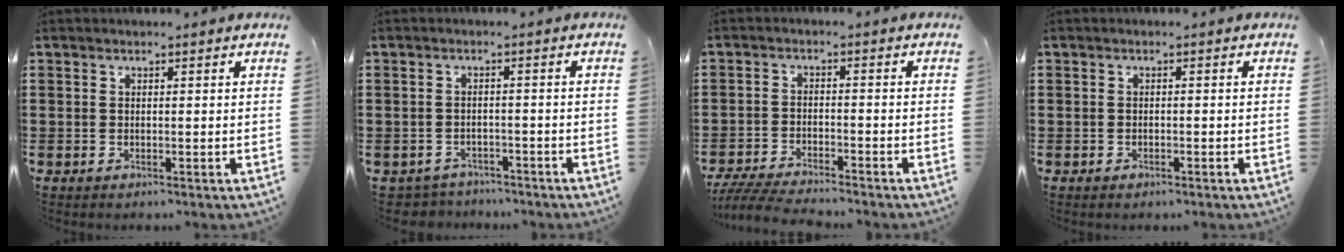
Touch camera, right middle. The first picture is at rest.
{"total": 2.5, "force": [-2.4, 0.7, -0.4], "torque": [-0.004, 0.001, -0.056]}
{"total": 4.9, "force": [-4.8, 0.4, 1.2], "torque": [-0.033, -0.005, -0.098]}
{"total": 0.8, "force": [-0.7, 0.4, 0.2], "torque": [-0.005, 0.000, -0.015]}